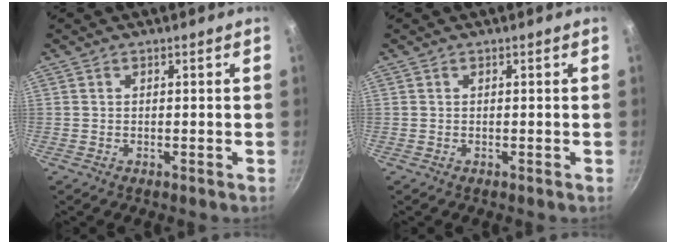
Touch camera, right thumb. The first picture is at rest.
{"total": 0.0}